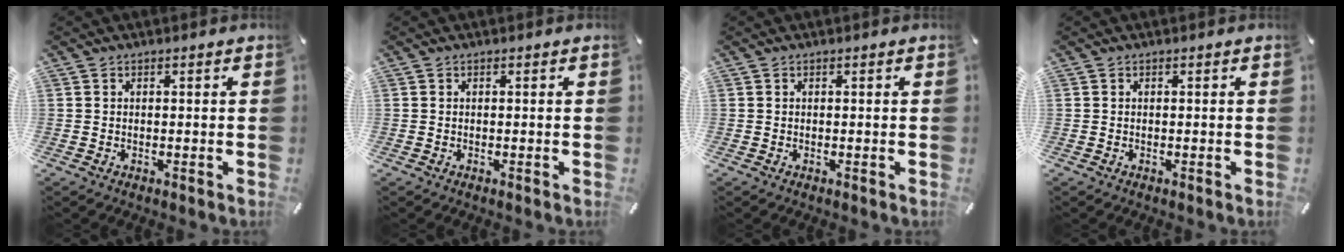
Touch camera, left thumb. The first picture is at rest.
{"total": 0.0}
{"total": 0.0}
{"total": 0.0}